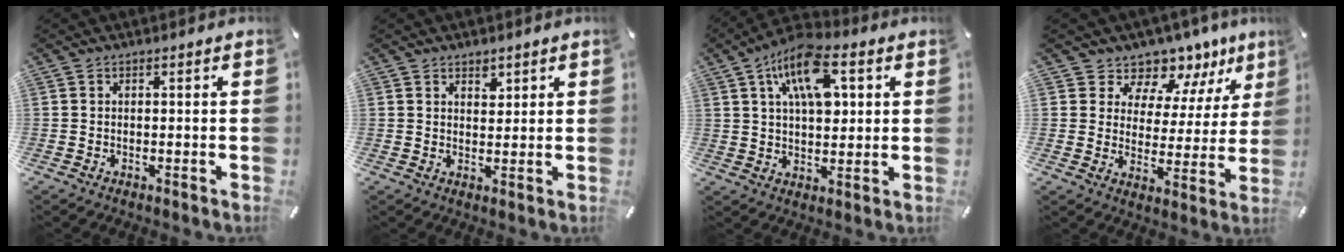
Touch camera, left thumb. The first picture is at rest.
{"total": 2.4, "force": [1.6, 1.6, 0.7], "torque": [0.009, -0.011, 0.024]}
{"total": 13.7, "force": [5.6, 7.4, 10.1], "torque": [-0.168, -0.009, 0.096]}
{"total": 8.6, "force": [7.1, 4.8, -0.2], "torque": [-0.006, -0.078, 0.129]}